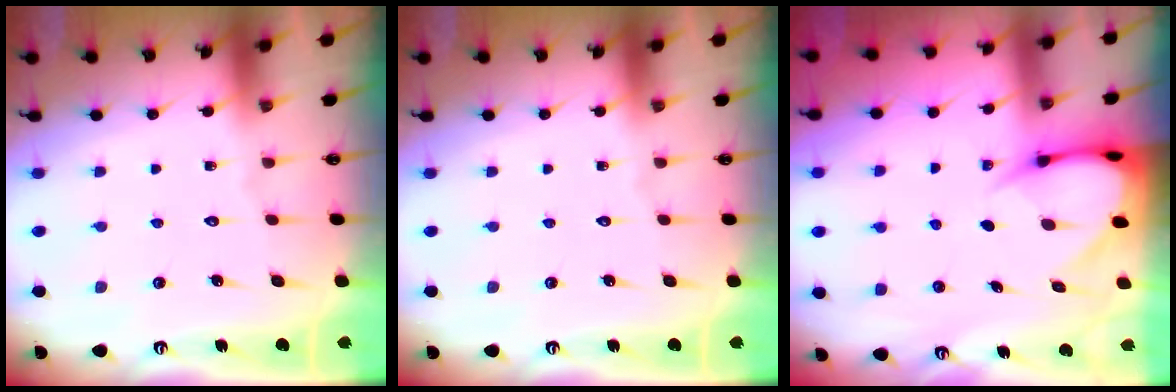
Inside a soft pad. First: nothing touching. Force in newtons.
{"total": 0.0}
{"total": 5.4, "press": 5.4, "slide": 0.7}